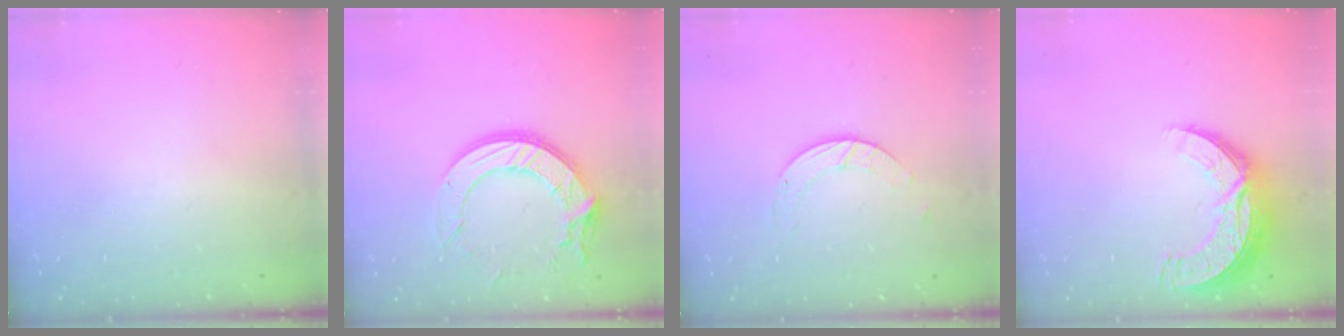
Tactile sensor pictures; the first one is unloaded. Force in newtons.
{"total": 15.3, "press": 15.2, "slide": 1.5}
{"total": 2.8, "press": 2.8, "slide": 0.3}
{"total": 10.7, "press": 10.7, "slide": 0.7}